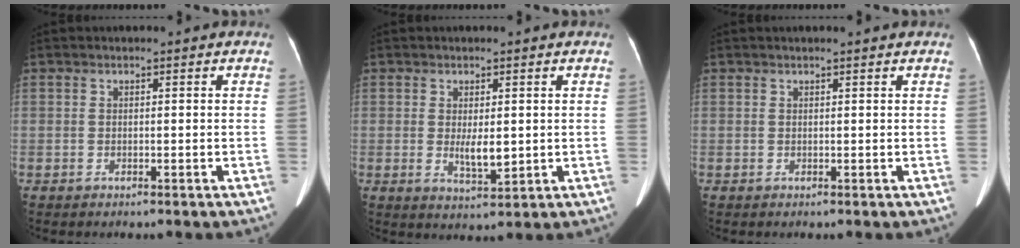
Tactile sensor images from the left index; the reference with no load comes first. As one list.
[{"total": 3.7, "force": [0.2, 1.2, 3.5], "torque": [-0.063, -0.009, 0.009]}, {"total": 2.1, "force": [1.9, 0.0, 0.9], "torque": [-0.012, 0.020, 0.022]}]